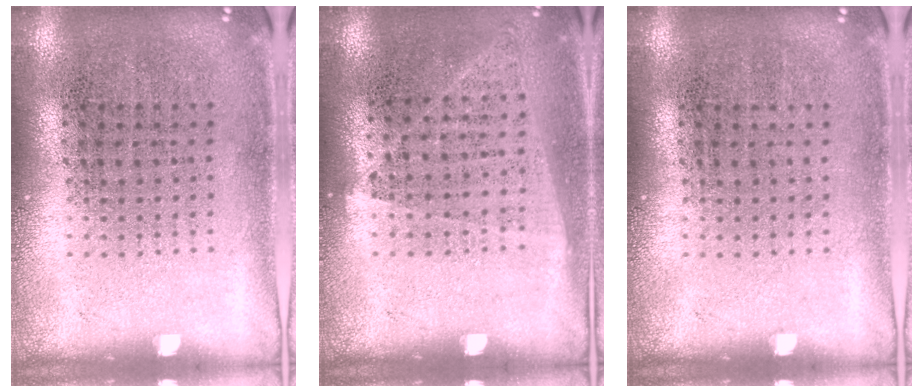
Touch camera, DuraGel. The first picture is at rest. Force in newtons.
{"total": 1.0, "press": 0.9, "slide": 0.5}
{"total": 0.0}